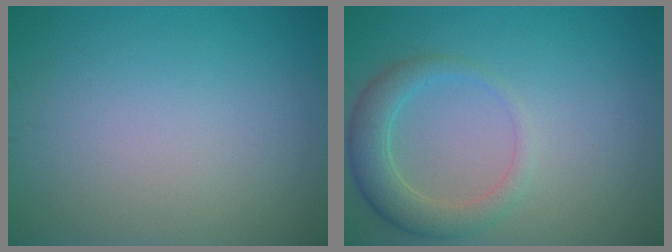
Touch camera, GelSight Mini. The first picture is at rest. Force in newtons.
{"total": 3.6, "press": 3.5, "slide": 0.5}